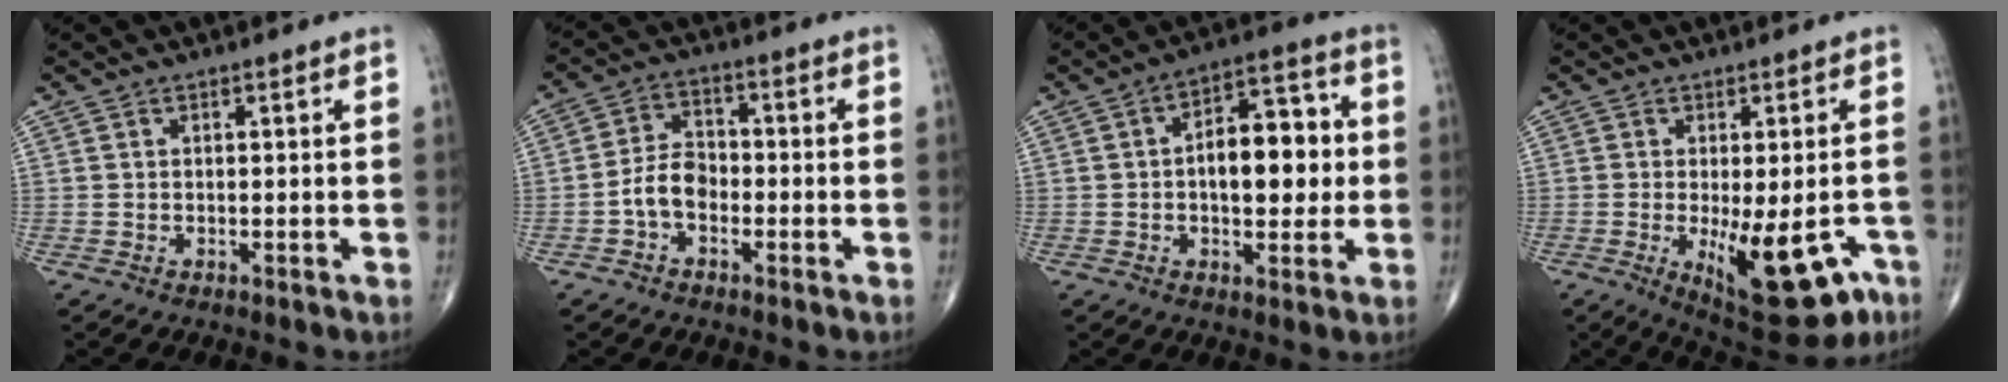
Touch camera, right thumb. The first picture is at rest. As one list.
[{"total": 6.0, "force": [-2.2, 3.9, 4.0], "torque": [-0.063, 0.027, -0.050]}, {"total": 12.7, "force": [0.2, 6.7, 10.8], "torque": [-0.126, 0.025, -0.002]}, {"total": 14.8, "force": [-5.7, 5.9, 12.3], "torque": [-0.131, -0.001, -0.062]}]